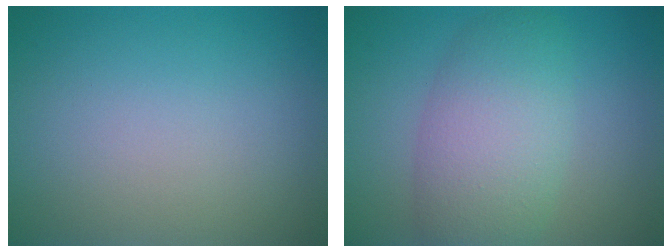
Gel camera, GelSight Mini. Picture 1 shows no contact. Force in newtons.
{"total": 6.3, "press": 6.3, "slide": 0.3}